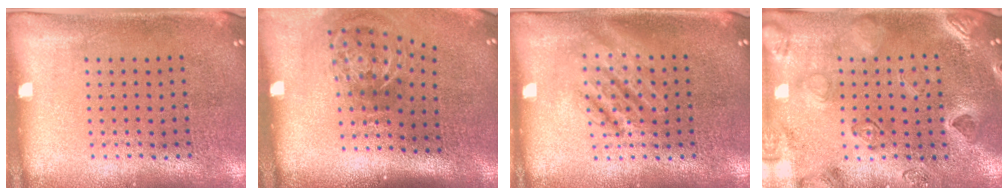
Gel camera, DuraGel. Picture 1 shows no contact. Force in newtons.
{"total": 2.2, "press": 1.4, "slide": 1.7}
{"total": 2.7, "press": 2.6, "slide": 0.4}
{"total": 2.4, "press": 2.4, "slide": 0.5}